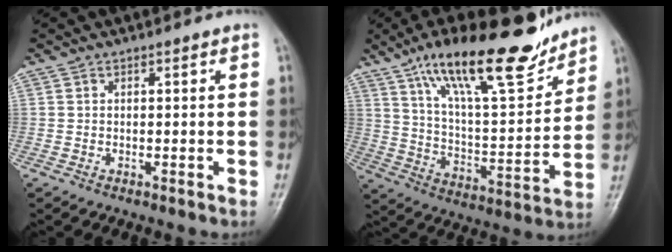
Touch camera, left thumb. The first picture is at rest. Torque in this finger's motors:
{"motor_torque": [0.08, 0.06, 1.54, -1.23, 0.47]}